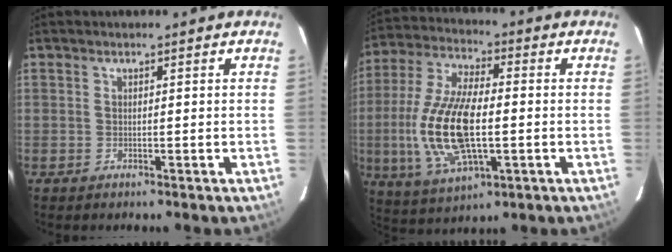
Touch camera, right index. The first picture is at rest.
{"total": 17.3, "force": [-2.3, 7.1, 15.6], "torque": [-0.330, -0.004, -0.040]}